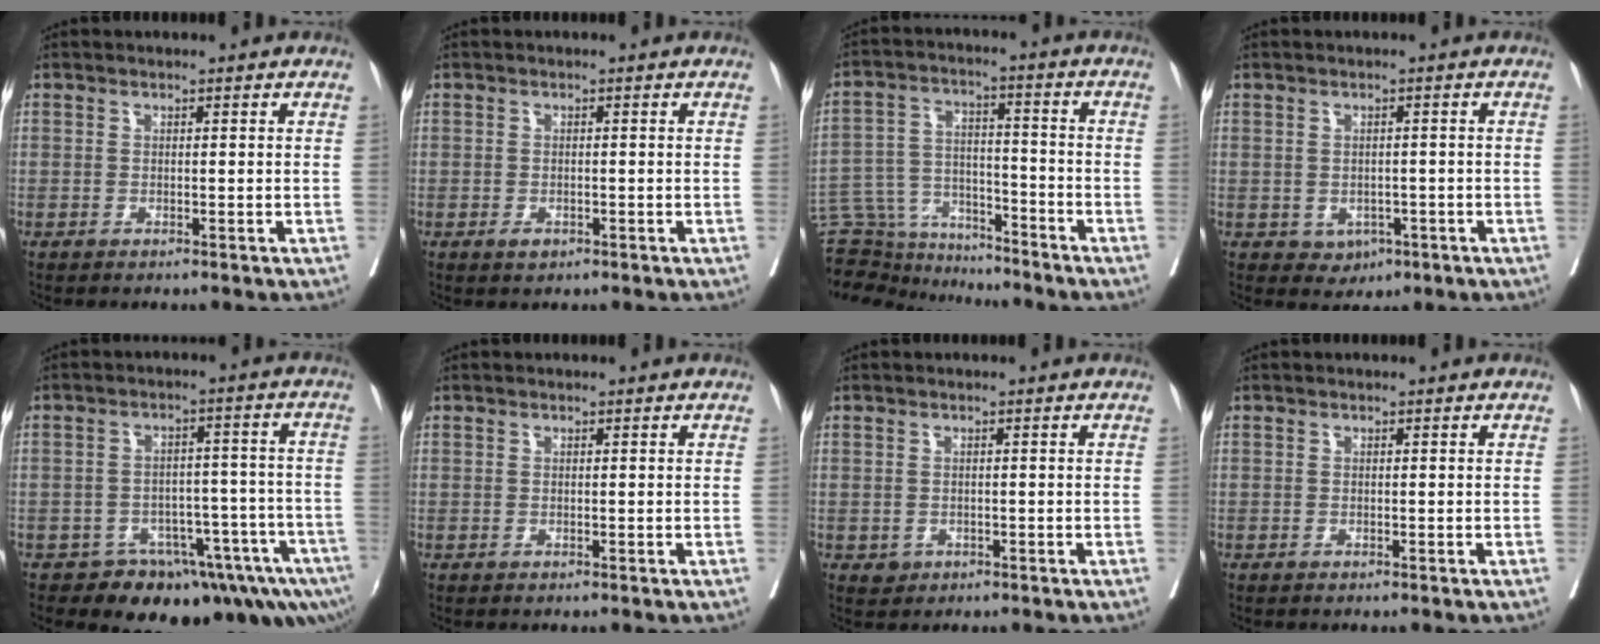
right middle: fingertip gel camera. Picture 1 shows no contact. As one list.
[{"total": 1.4, "force": [-0.7, 0.8, 0.8], "torque": [-0.012, 0.001, -0.007]}, {"total": 11.5, "force": [-10.6, 3.8, 2.3], "torque": [-0.045, 0.045, -0.183]}, {"total": 3.5, "force": [-1.4, 2.8, 1.6], "torque": [-0.016, 0.003, -0.005]}, {"total": 13.3, "force": [-9.8, 5.4, 7.2], "torque": [-0.028, 0.057, -0.120]}, {"total": 0.0}, {"total": 1.4, "force": [-0.5, 1.2, 0.3], "torque": [-0.002, 0.004, -0.003]}, {"total": 0.0}]